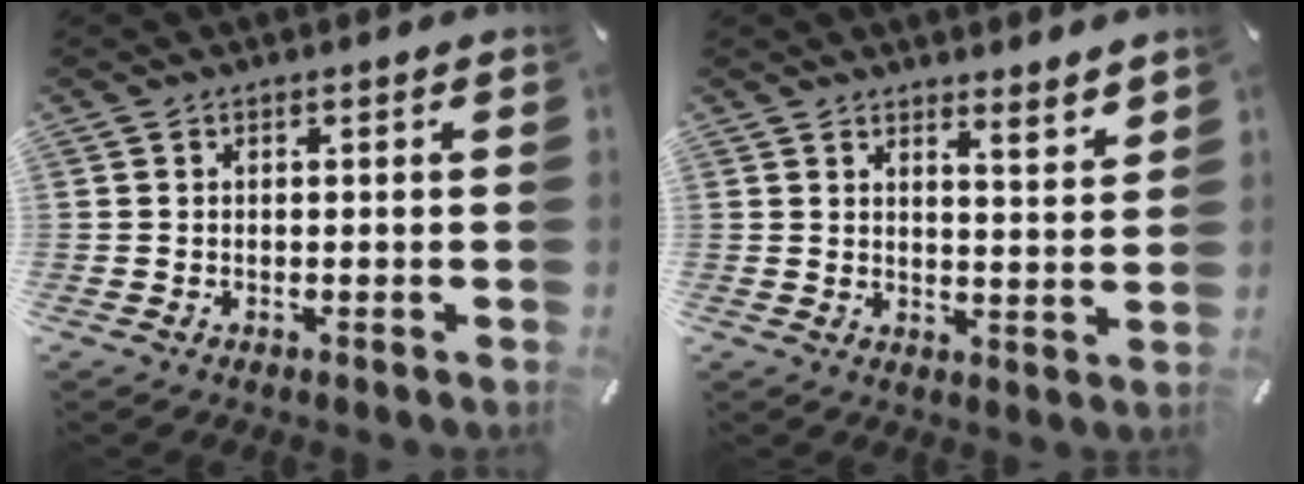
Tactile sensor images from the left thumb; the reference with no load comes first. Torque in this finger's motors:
{"motor_torque": [0.02, -0.66, 0.12, 0.08, 0.06]}